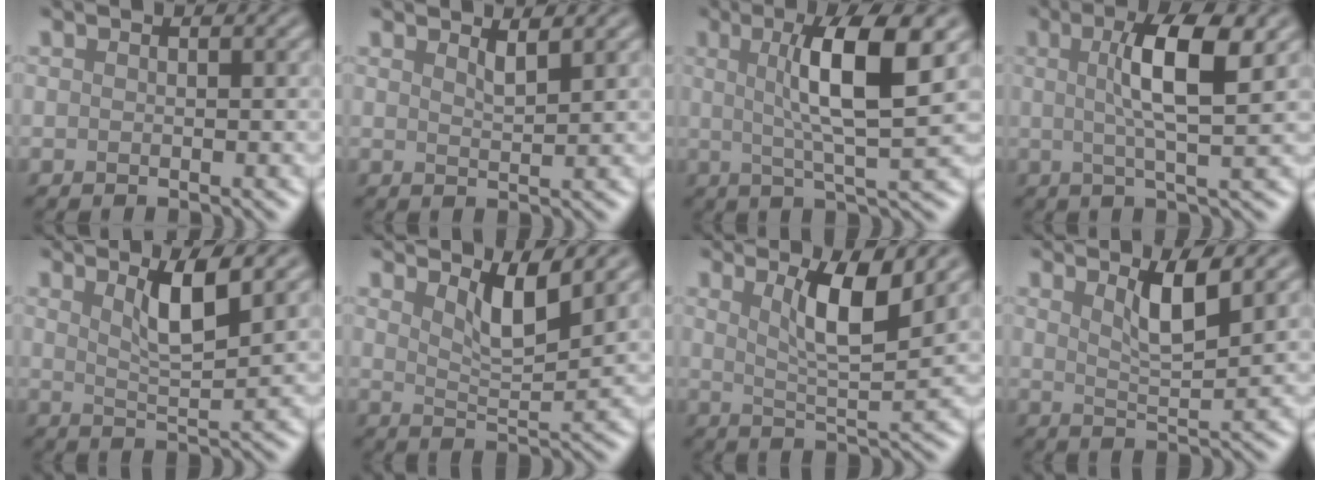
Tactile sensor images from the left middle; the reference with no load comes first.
{"total": 1.4, "force": [1.1, 0.3, 0.9], "torque": [-0.014, 0.000, 0.016]}
{"total": 7.6, "force": [1.6, 1.4, 7.3], "torque": [-0.117, 0.004, 0.024]}
{"total": 6.3, "force": [1.3, 1.4, 6.0], "torque": [-0.098, 0.008, 0.019]}
{"total": 3.7, "force": [1.6, 0.8, 3.2], "torque": [-0.058, -0.005, 0.029]}
{"total": 3.6, "force": [2.2, 0.8, 2.8], "torque": [-0.053, -0.008, 0.036]}
{"total": 5.1, "force": [2.1, 1.2, 4.5], "torque": [-0.081, -0.008, 0.038]}
{"total": 3.4, "force": [1.7, 0.7, 2.9], "torque": [-0.051, -0.005, 0.030]}